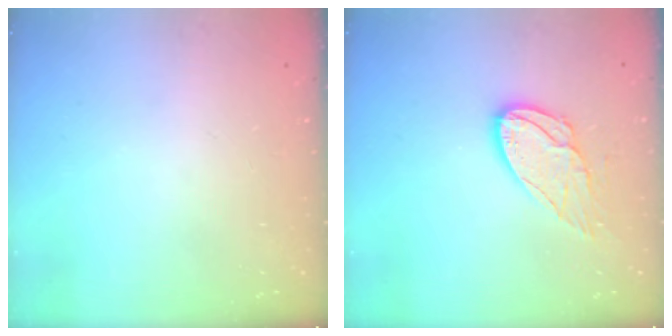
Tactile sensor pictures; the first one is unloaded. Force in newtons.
{"total": 11.0, "press": 10.9, "slide": 0.5}